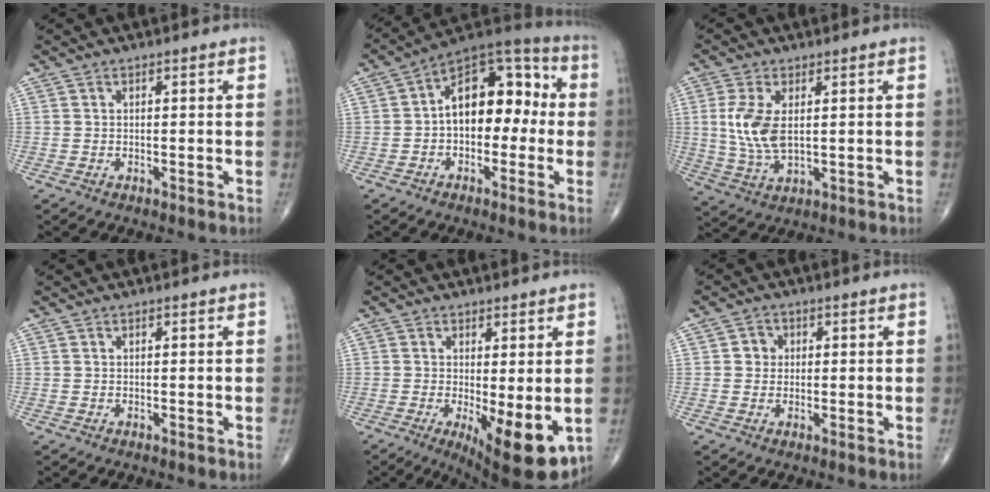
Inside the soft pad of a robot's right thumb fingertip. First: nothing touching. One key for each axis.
{"total": 15.0, "fx": -0.2, "fy": 9.4, "fz": 11.8, "tx": -0.138, "ty": 0.049, "tz": -0.018}
{"total": 8.6, "fx": 1.2, "fy": 4.3, "fz": 7.4, "tx": -0.163, "ty": -0.009, "tz": 0.033}
{"total": 0.0}
{"total": 11.2, "fx": -2.4, "fy": 3.6, "fz": 10.4, "tx": -0.146, "ty": -0.026, "tz": -0.024}
{"total": 2.7, "fx": 0.3, "fy": 2.6, "fz": 0.9, "tx": 0.004, "ty": 0.005, "tz": 0.000}